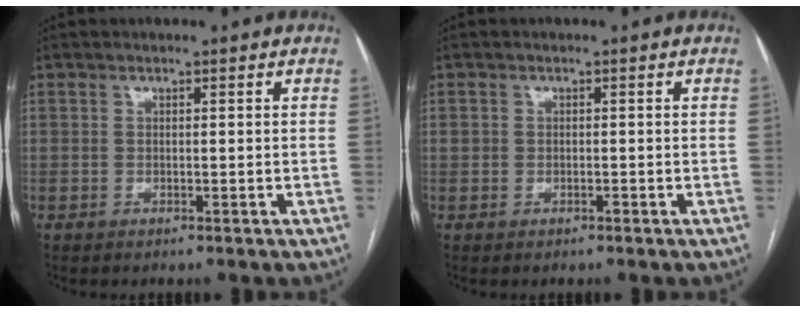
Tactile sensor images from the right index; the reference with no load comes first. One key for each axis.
{"total": 0.9, "fx": -0.2, "fy": 0.8, "fz": 0.4, "tx": -0.007, "ty": 0.008, "tz": 0.001}